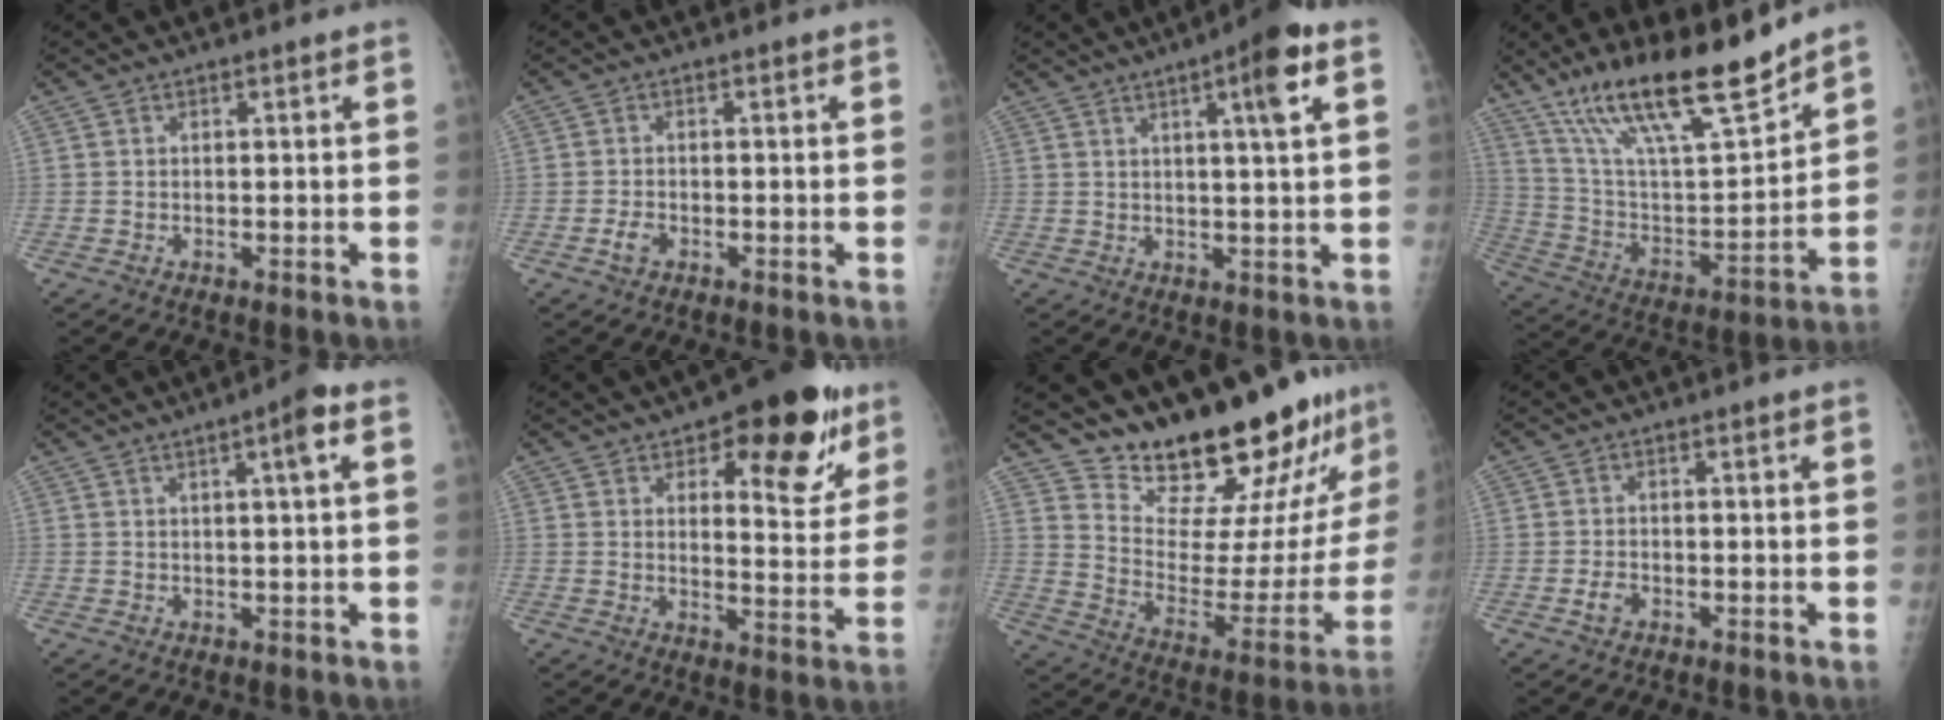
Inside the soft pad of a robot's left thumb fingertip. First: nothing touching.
{"total": 2.1, "force": [-1.0, 1.3, 1.3], "torque": [-0.026, 0.004, -0.020]}
{"total": 8.1, "force": [3.4, 0.8, 7.3], "torque": [-0.109, -0.004, 0.046]}
{"total": 22.0, "force": [16.5, 4.7, 13.8], "torque": [-0.216, -0.074, 0.298]}
{"total": 4.6, "force": [1.7, 0.4, 4.3], "torque": [-0.065, 0.002, 0.023]}
{"total": 16.6, "force": [8.9, 7.3, 11.9], "torque": [-0.096, -0.037, 0.119]}
{"total": 23.4, "force": [21.3, 4.4, 8.7], "torque": [-0.091, -0.175, 0.305]}
{"total": 1.9, "force": [-0.9, 1.3, 1.1], "torque": [-0.022, 0.004, -0.018]}